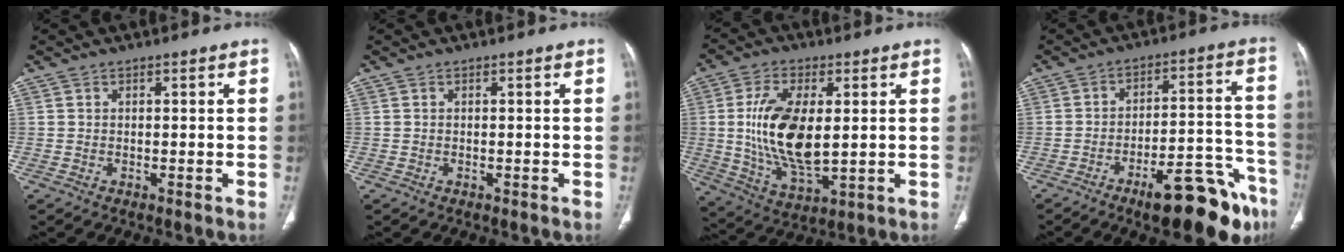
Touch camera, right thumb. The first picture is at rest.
{"total": 0.0}
{"total": 15.6, "force": [1.4, 7.6, 13.5], "torque": [-0.257, -0.019, 0.034]}
{"total": 16.6, "force": [-10.6, 4.9, 11.8], "torque": [-0.108, 0.085, -0.154]}